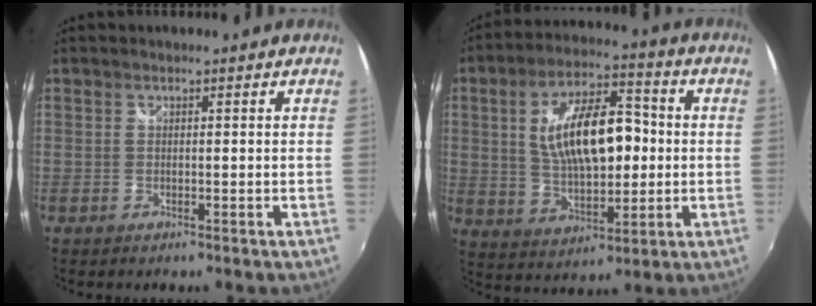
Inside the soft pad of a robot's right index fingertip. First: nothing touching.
{"total": 16.1, "force": [1.4, 7.5, 14.1], "torque": [-0.251, 0.014, 0.033]}